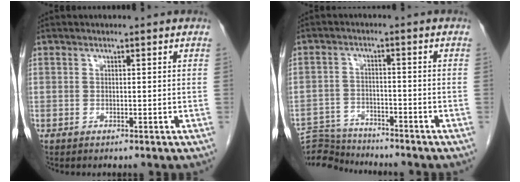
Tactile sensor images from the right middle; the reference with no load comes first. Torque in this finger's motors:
{"motor_torque": [-0.24, 0.04, -0.23, -0.08]}